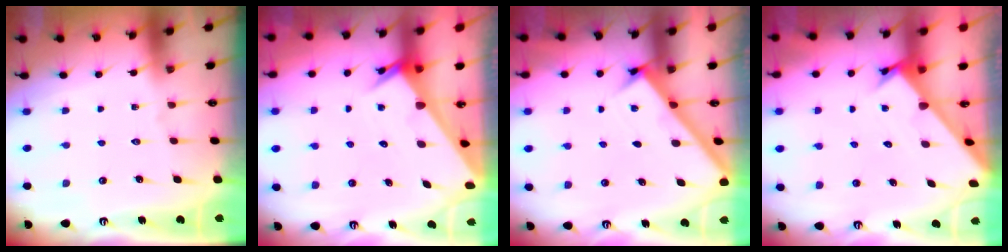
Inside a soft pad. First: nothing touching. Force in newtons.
{"total": 2.4, "press": 2.4, "slide": 0.0}
{"total": 2.8, "press": 2.8, "slide": 0.4}
{"total": 2.3, "press": 2.3, "slide": 0.2}